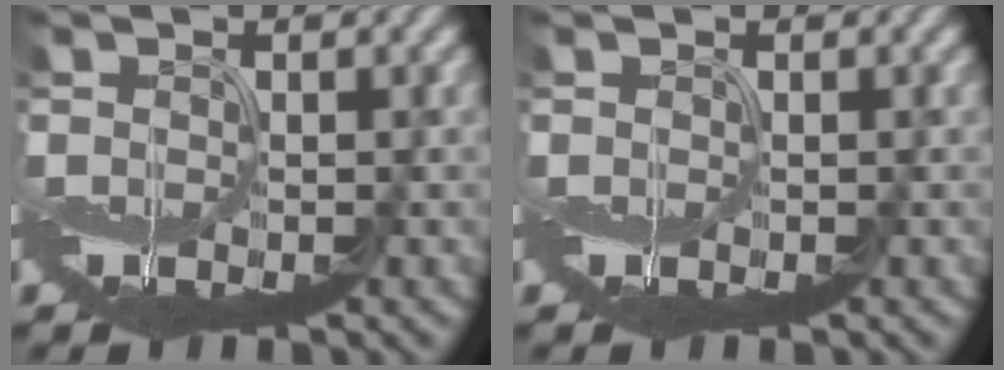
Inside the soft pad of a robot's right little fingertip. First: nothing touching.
{"total": 0.0}